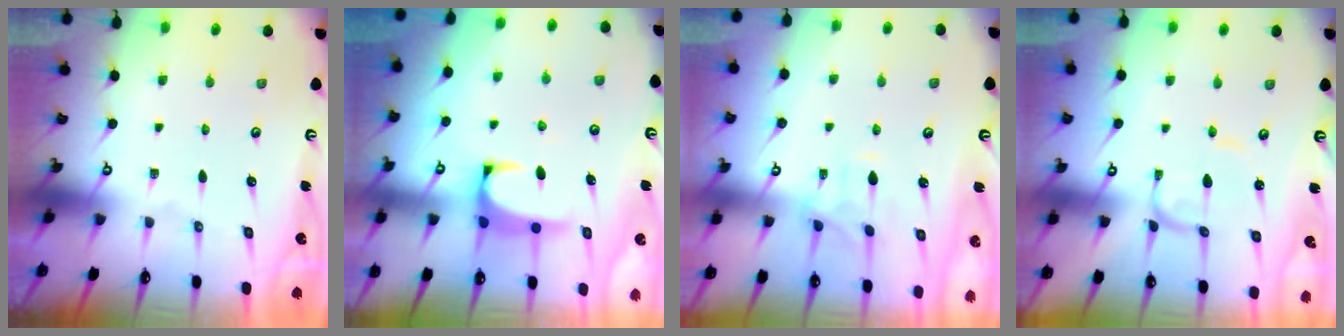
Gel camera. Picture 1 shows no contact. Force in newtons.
{"total": 1.2, "press": 1.1, "slide": 0.5}
{"total": 1.6, "press": 1.3, "slide": 0.9}
{"total": 1.8, "press": 1.8, "slide": 0.1}